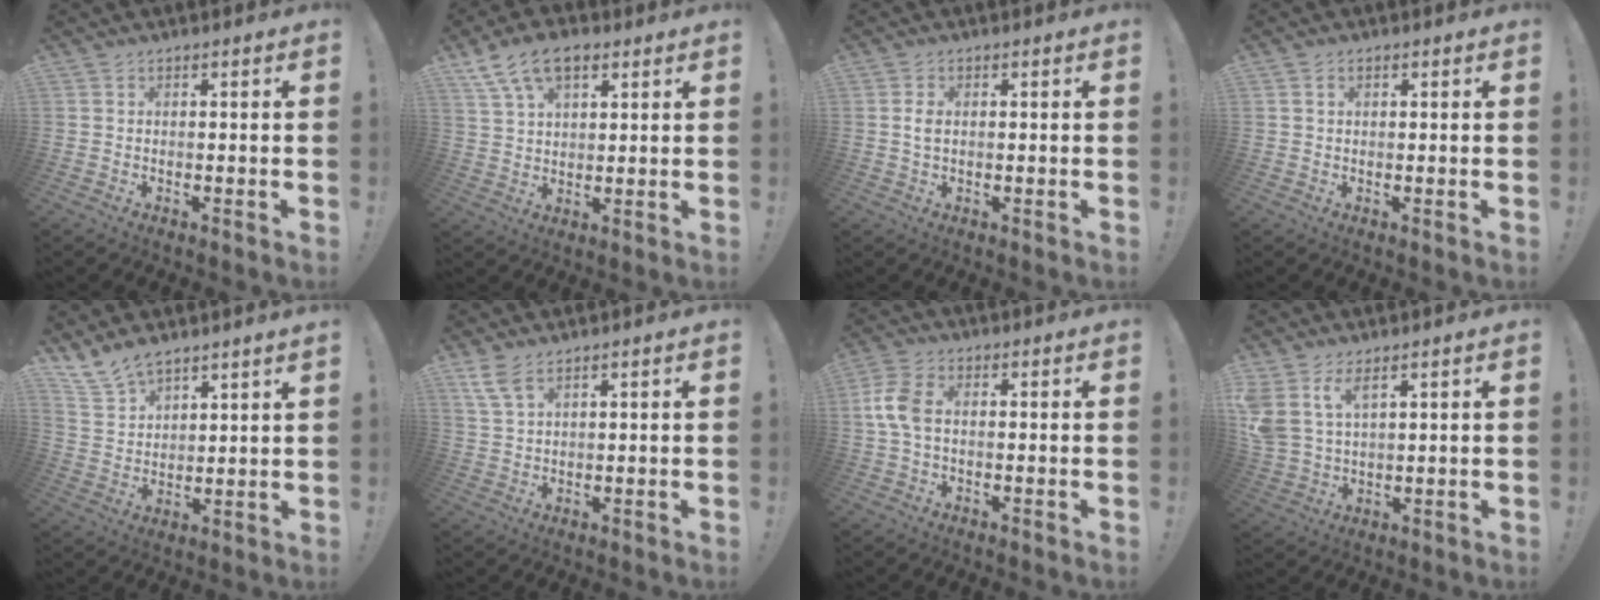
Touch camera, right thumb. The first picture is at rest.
{"total": 11.1, "force": [6.2, 6.3, 6.7], "torque": [-0.121, -0.014, 0.121]}
{"total": 2.5, "force": [0.2, 1.4, 2.1], "torque": [-0.042, -0.001, 0.000]}
{"total": 1.3, "force": [0.6, 0.9, 0.7], "torque": [-0.007, 0.001, 0.009]}
{"total": 8.7, "force": [7.9, 2.7, 2.4], "torque": [-0.056, -0.055, 0.156]}
{"total": 5.5, "force": [3.7, 2.1, 3.5], "torque": [-0.067, -0.014, 0.071]}
{"total": 7.3, "force": [0.0, 4.2, 6.0], "torque": [-0.130, 0.005, 0.004]}
{"total": 7.3, "force": [4.4, 3.4, 4.7], "torque": [-0.103, -0.017, 0.088]}